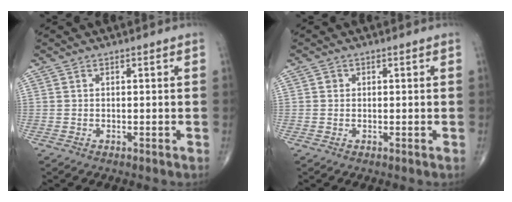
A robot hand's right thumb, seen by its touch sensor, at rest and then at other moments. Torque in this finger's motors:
{"motor_torque": [0.10, 0.30, 0.27, 0.15, -0.03]}